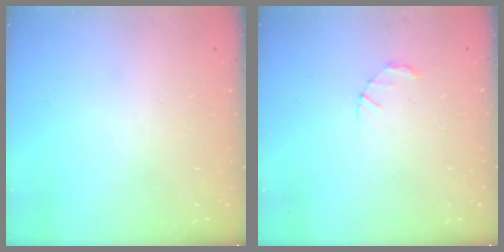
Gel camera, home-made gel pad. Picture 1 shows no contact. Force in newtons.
{"total": 1.5, "press": 1.5, "slide": 0.3}